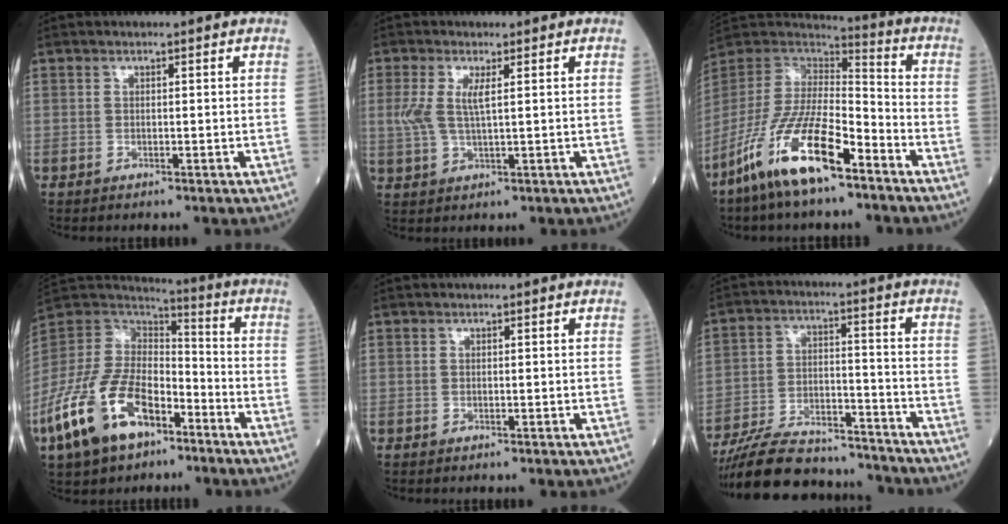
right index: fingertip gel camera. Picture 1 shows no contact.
{"total": 4.4, "force": [1.1, 1.1, 4.2], "torque": [-0.103, 0.004, 0.027]}
{"total": 16.3, "force": [-10.1, 3.8, 12.2], "torque": [-0.255, -0.020, -0.194]}
{"total": 17.4, "force": [-9.2, 8.6, 12.0], "torque": [-0.258, -0.003, -0.174]}
{"total": 0.0}
{"total": 16.7, "force": [-15.5, 3.9, 4.9], "torque": [-0.094, 0.012, -0.247]}